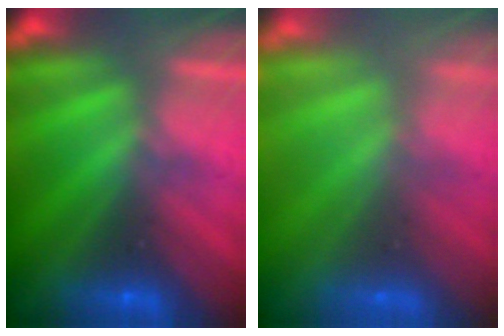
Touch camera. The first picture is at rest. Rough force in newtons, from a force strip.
{"total": 6.2}